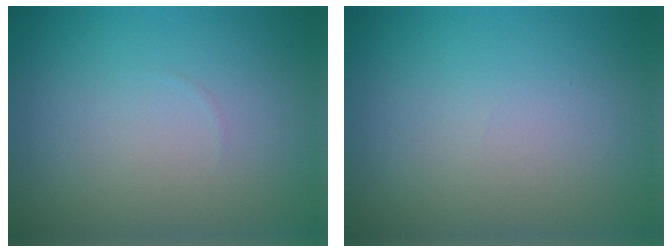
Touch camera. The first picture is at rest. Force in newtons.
{"total": 0.0}